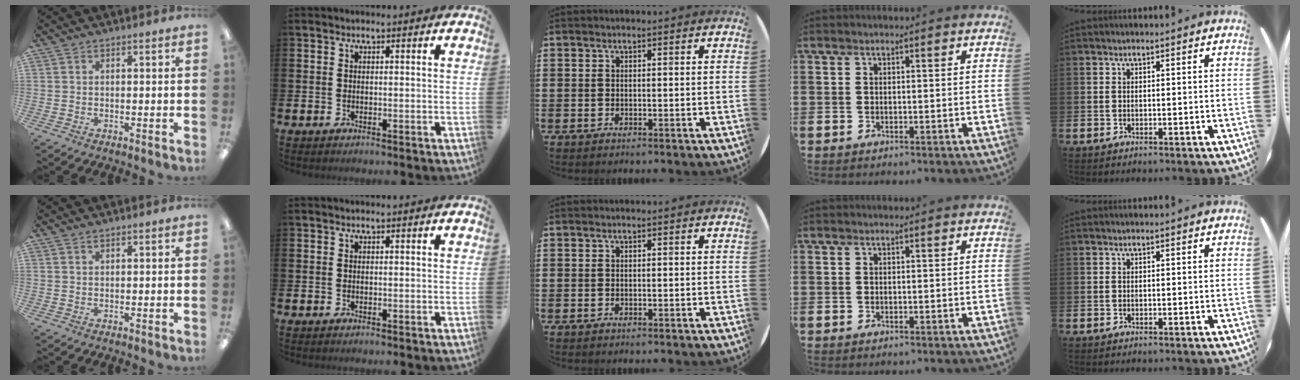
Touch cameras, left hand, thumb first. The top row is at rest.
{"thumb": {"total": 0.8, "force": [0.6, 0.2, 0.4], "torque": [-0.008, 0.001, 0.011]}}